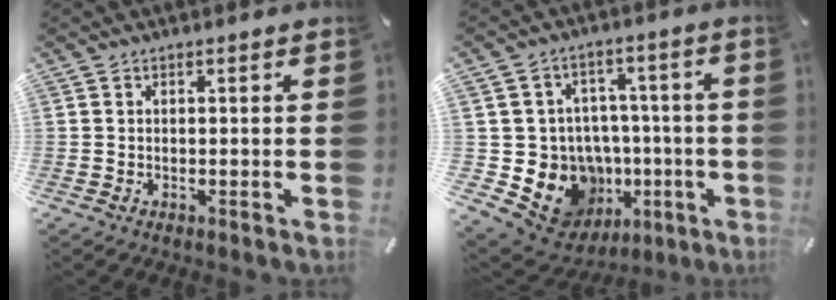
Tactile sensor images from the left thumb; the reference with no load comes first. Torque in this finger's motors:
{"motor_torque": [0.25, 0.43, 0.21, 0.06, 0.13]}